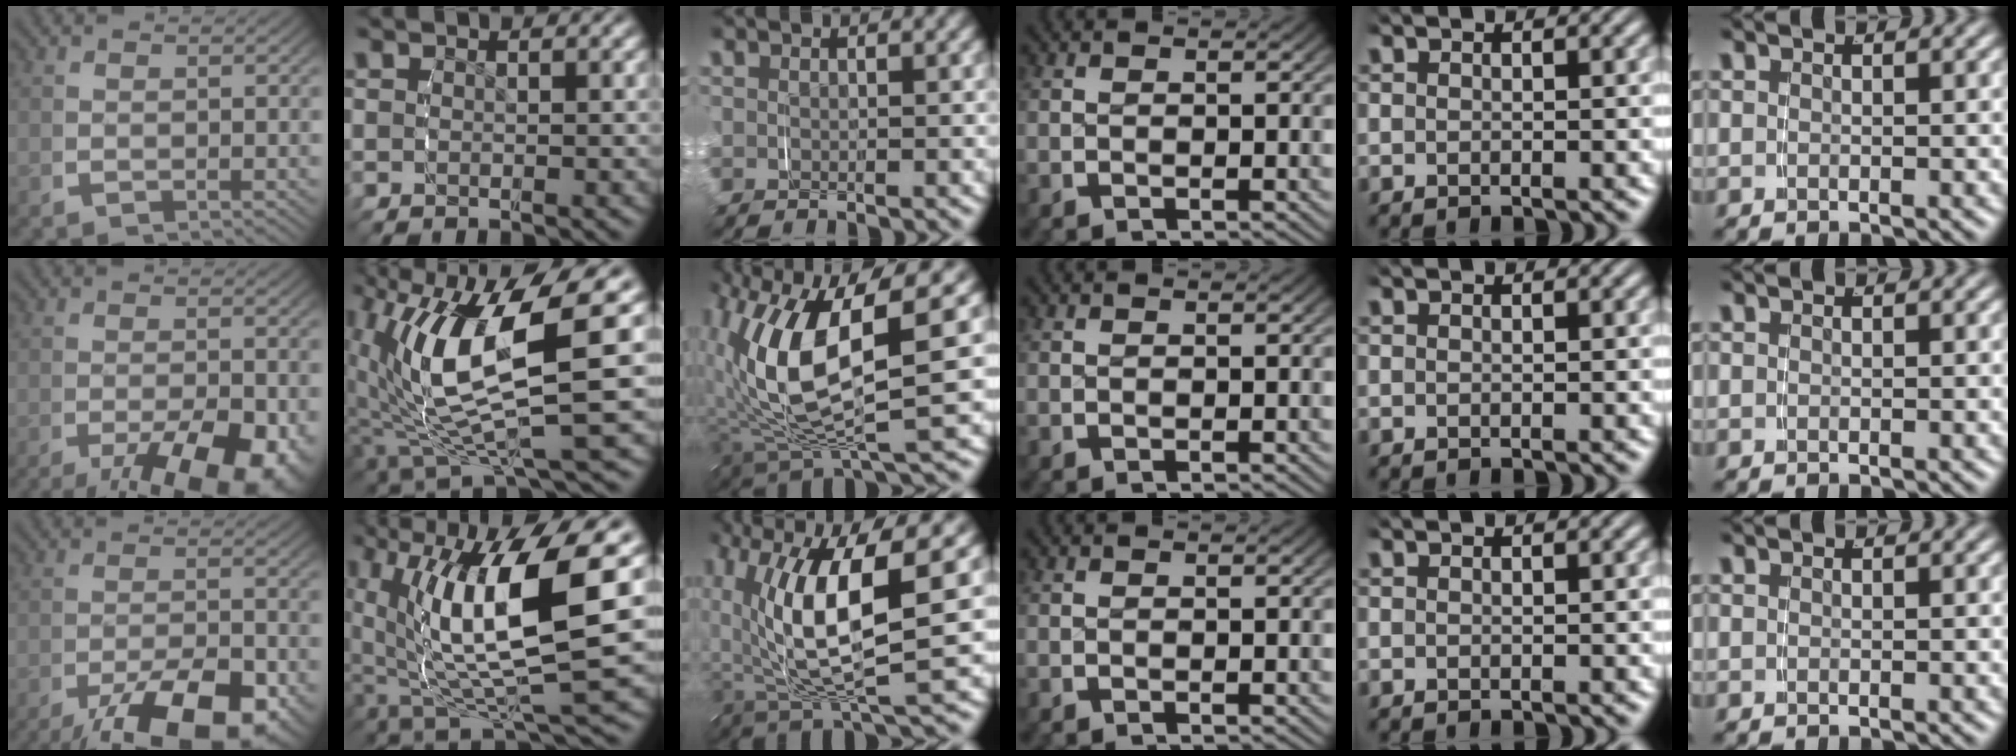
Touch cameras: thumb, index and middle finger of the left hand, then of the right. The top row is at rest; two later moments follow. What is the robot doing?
{"motion": "grasp_and_lifting", "object": "pencil case"}